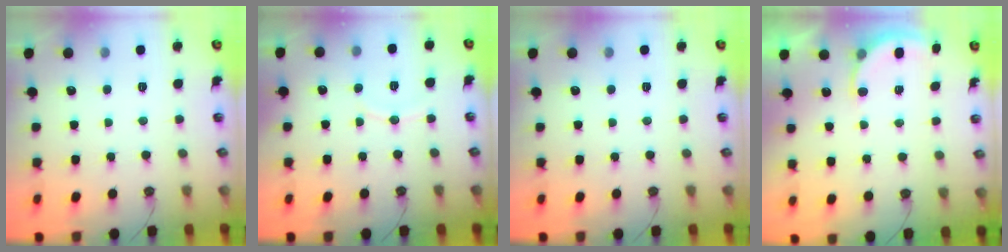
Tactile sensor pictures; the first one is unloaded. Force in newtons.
{"total": 5.8, "press": 5.8, "slide": 0.6}
{"total": 0.0}
{"total": 3.5, "press": 3.4, "slide": 0.8}